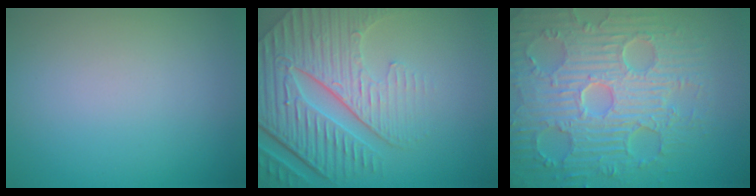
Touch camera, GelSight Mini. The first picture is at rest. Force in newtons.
{"total": 9.0, "press": 6.2, "slide": 6.5}
{"total": 9.6, "press": 6.7, "slide": 6.9}